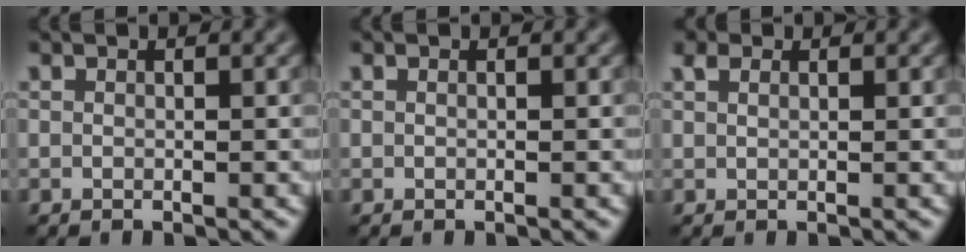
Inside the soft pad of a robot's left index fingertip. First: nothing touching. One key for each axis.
{"total": 0.0}
{"total": 1.3, "fx": 0.9, "fy": 0.7, "fz": 0.7, "tx": -0.016, "ty": 0.004, "tz": 0.016}